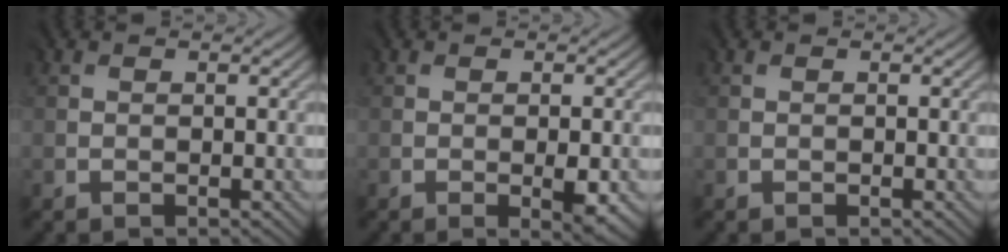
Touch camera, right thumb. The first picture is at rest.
{"total": 3.2, "force": [-1.0, 1.0, 2.8], "torque": [-0.049, -0.009, -0.010]}
{"total": 0.0}